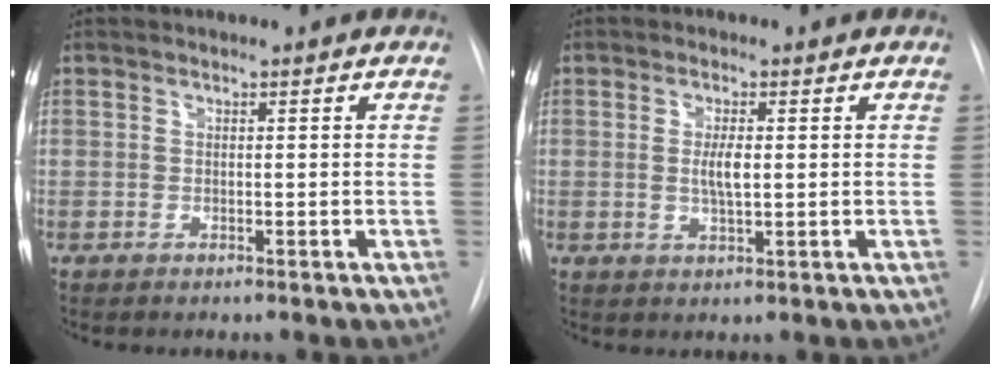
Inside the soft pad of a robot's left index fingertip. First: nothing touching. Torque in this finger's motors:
{"motor_torque": [0.75, 0.28, 0.07, 0.02]}